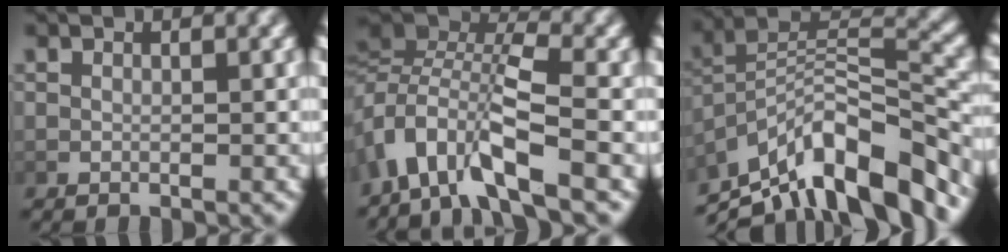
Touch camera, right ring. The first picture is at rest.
{"total": 7.3, "force": [0.8, 4.3, 5.8], "torque": [-0.119, 0.001, 0.006]}
{"total": 12.5, "force": [-2.8, 7.5, 9.6], "torque": [-0.153, -0.016, -0.036]}